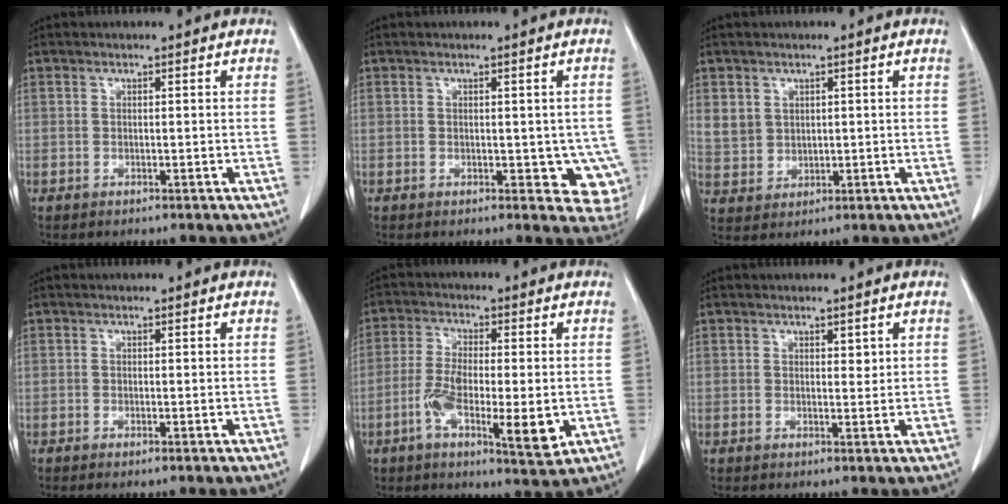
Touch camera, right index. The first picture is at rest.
{"total": 5.9, "force": [-0.7, 3.5, 4.7], "torque": [-0.025, -0.001, -0.003]}
{"total": 5.4, "force": [1.9, 4.8, 1.5], "torque": [-0.033, 0.009, 0.054]}
{"total": 0.6, "force": [-0.4, 0.0, 0.5], "torque": [-0.011, -0.001, -0.006]}
{"total": 10.8, "force": [-2.6, 2.8, 10.1], "torque": [-0.171, -0.012, -0.040]}
{"total": 1.2, "force": [0.6, 0.6, 0.8], "torque": [-0.008, -0.004, 0.010]}